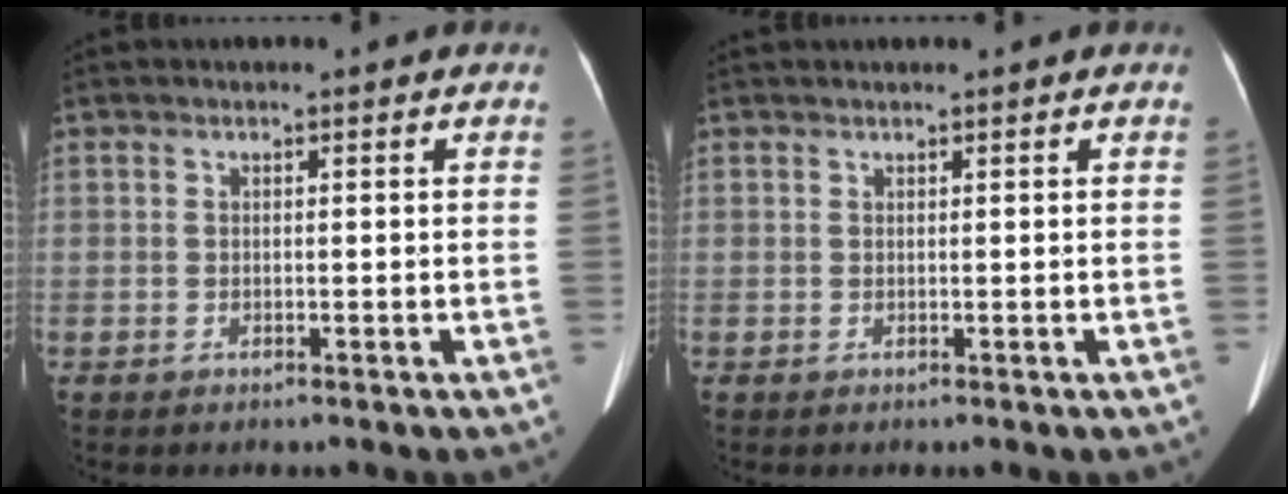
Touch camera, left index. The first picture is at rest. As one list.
[{"total": 0.8, "force": [0.7, -0.1, 0.4], "torque": [-0.006, 0.021, 0.018]}]